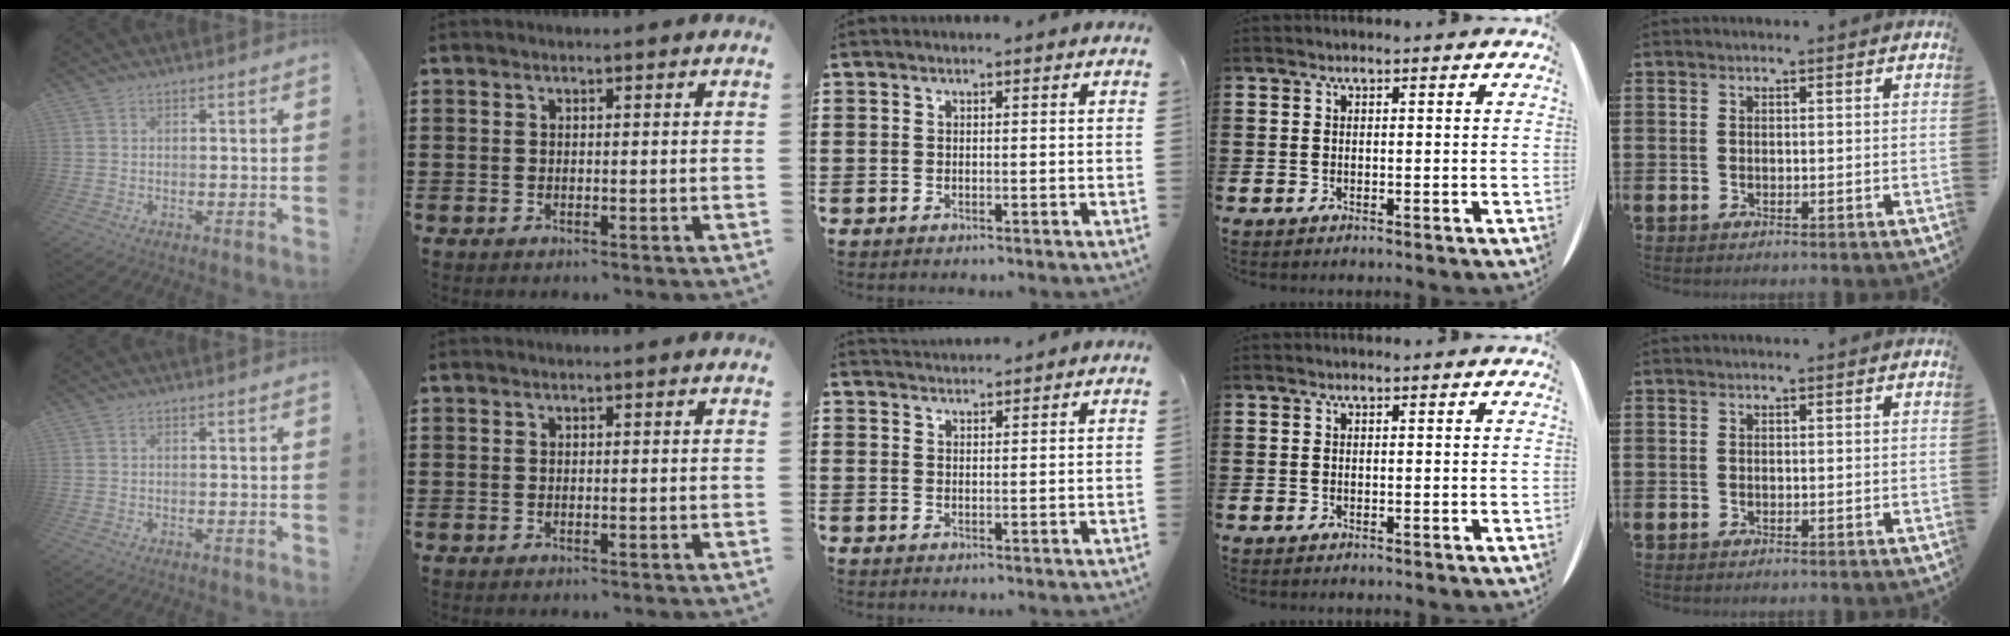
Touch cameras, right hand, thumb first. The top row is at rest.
{"middle": {"total": 1.9, "force": [1.9, 0.2, -0.2], "torque": [-0.002, 0.004, 0.036]}}